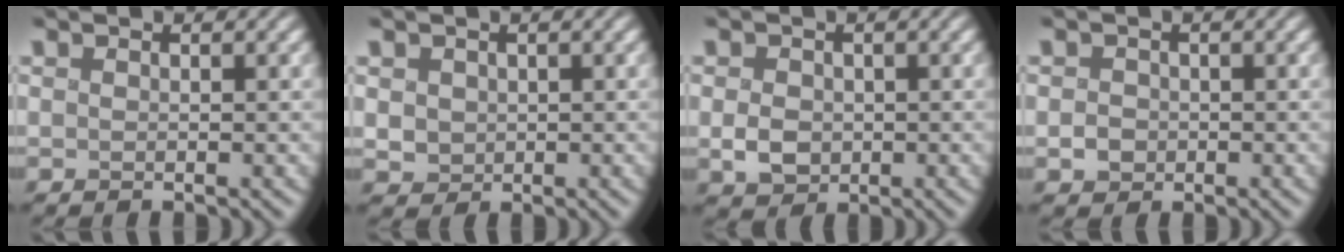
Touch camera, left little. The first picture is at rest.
{"total": 1.6, "force": [0.0, 1.5, 0.6], "torque": [-0.015, -0.005, 0.003]}
{"total": 2.7, "force": [-0.6, 2.2, 1.4], "torque": [-0.032, -0.005, -0.010]}
{"total": 1.5, "force": [-0.6, 1.3, 0.4], "torque": [-0.005, -0.005, -0.011]}